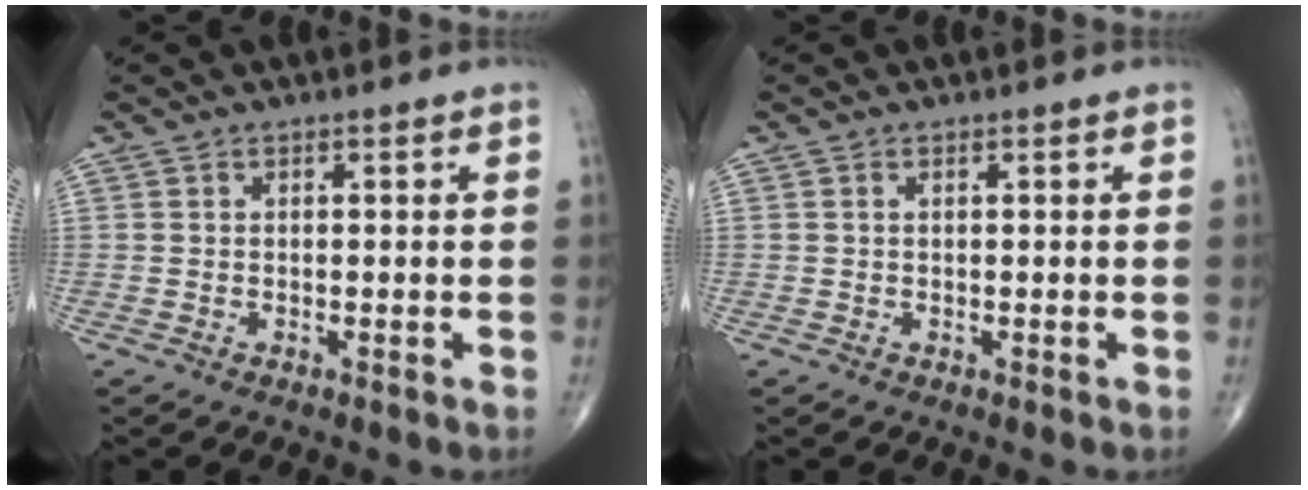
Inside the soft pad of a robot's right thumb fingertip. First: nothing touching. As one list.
[{"total": 0.0}]